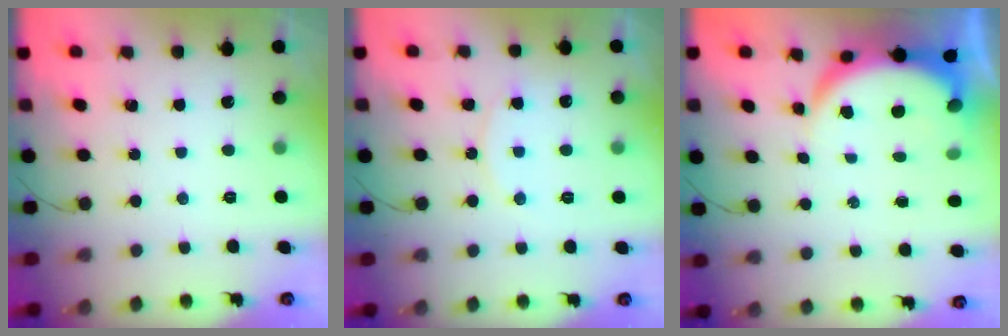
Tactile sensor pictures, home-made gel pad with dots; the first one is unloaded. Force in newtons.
{"total": 7.5, "press": 7.5, "slide": 0.5}
{"total": 7.1, "press": 7.1, "slide": 0.9}